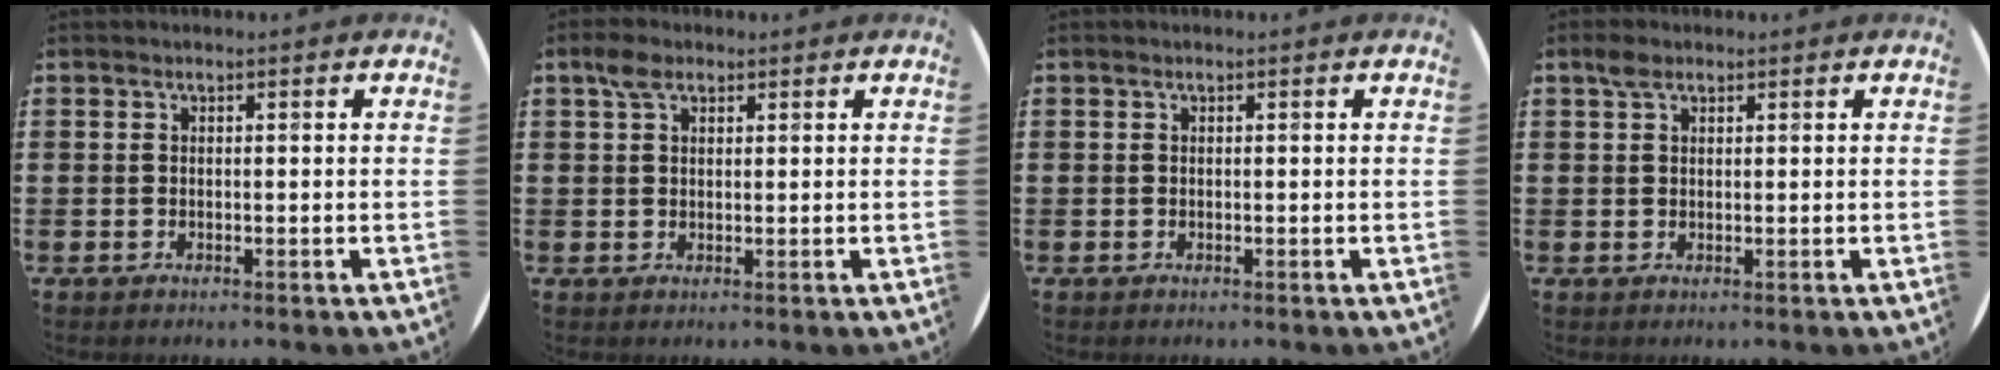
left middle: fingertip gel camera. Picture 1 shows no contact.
{"total": 2.8, "force": [1.9, 1.5, 1.4], "torque": [-0.023, 0.004, 0.033]}
{"total": 0.0}
{"total": 1.8, "force": [1.2, 1.0, 0.9], "torque": [-0.012, 0.002, 0.020]}